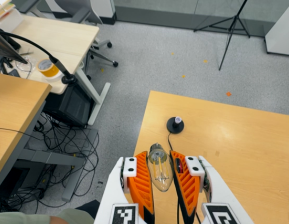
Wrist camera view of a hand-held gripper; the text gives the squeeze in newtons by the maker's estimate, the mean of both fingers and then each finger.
{"total": 19.1, "left": 21.4, "right": 16.8}